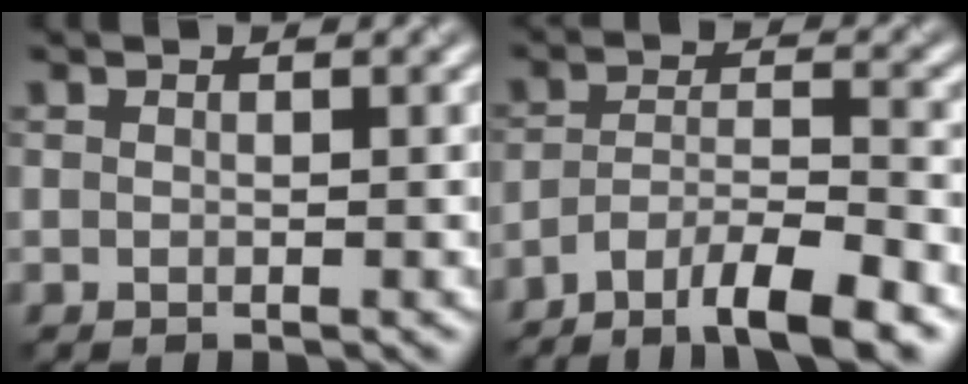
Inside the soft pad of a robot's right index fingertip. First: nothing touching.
{"total": 8.3, "force": [-6.2, 2.0, 5.2], "torque": [-0.080, 0.001, -0.106]}